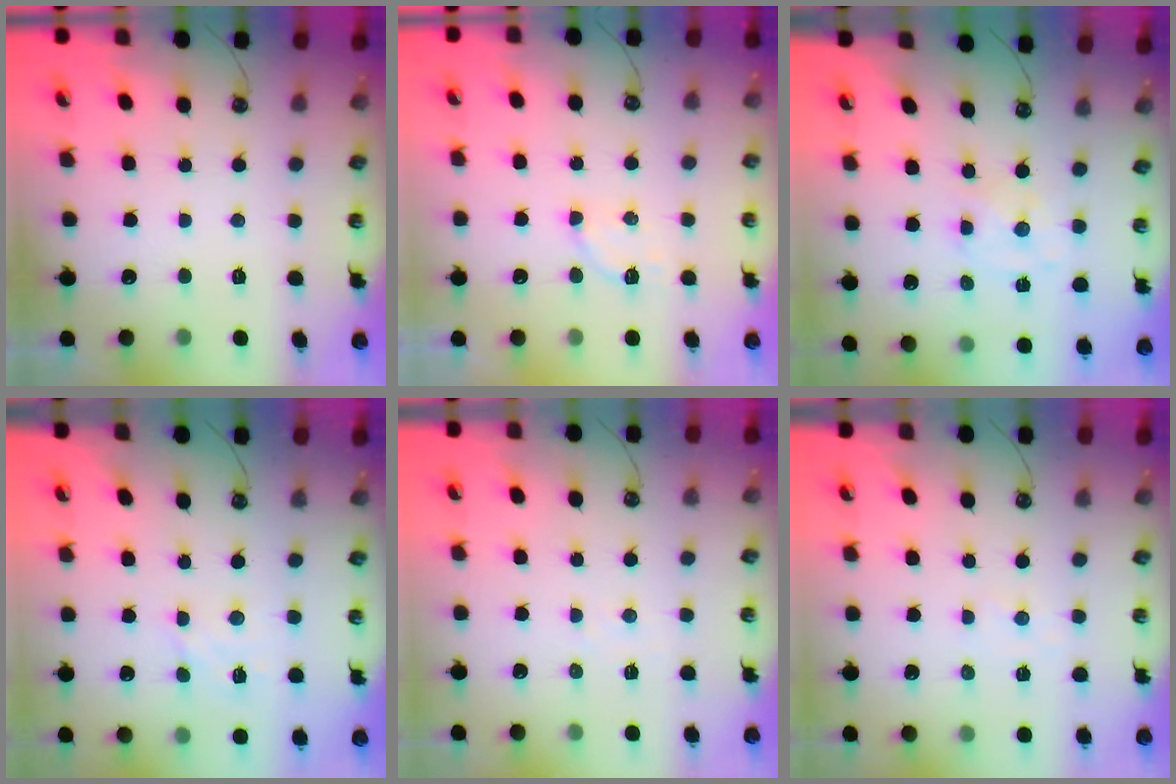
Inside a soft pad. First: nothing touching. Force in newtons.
{"total": 3.3, "press": 3.1, "slide": 1.0}
{"total": 2.1, "press": 2.0, "slide": 0.4}
{"total": 3.9, "press": 3.9, "slide": 0.5}
{"total": 3.0, "press": 3.0, "slide": 0.4}
{"total": 1.4, "press": 1.4, "slide": 0.2}